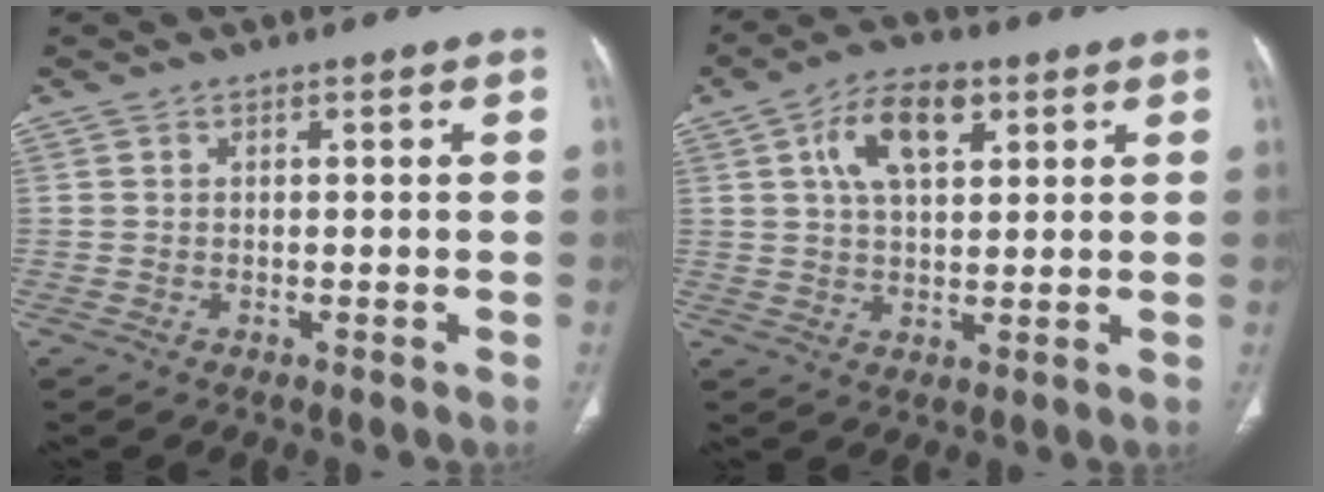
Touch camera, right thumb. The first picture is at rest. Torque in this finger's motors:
{"motor_torque": [0.04, 0.08, 0.04, -0.01, 0.13]}